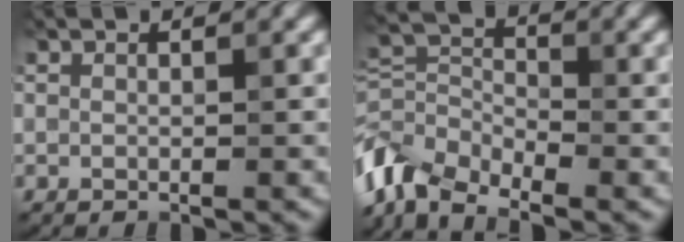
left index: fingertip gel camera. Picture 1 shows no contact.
{"total": 6.5, "force": [-4.5, 3.4, 3.3], "torque": [-0.069, 0.002, -0.105]}